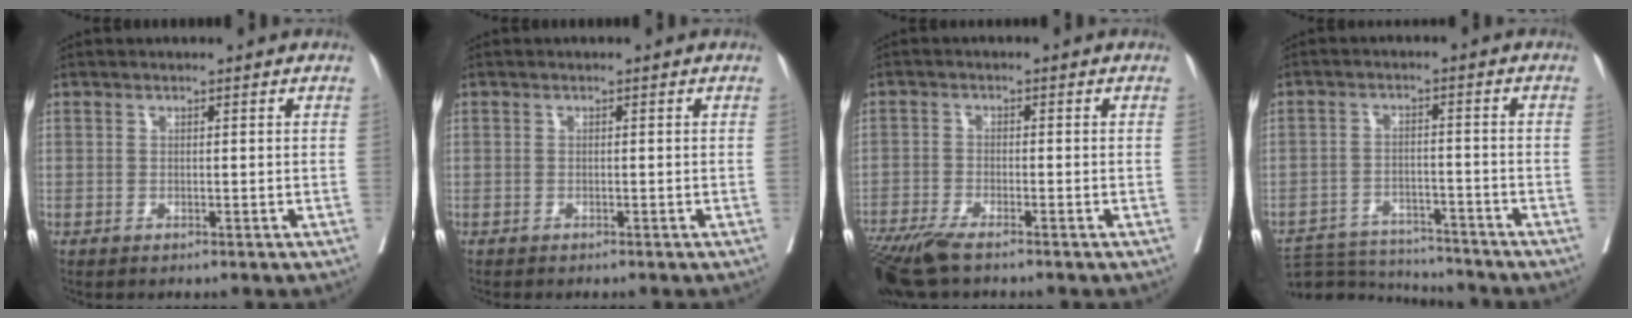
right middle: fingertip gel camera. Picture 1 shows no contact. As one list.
[{"total": 0.9, "force": [-0.8, 0.1, 0.3], "torque": [-0.012, -0.004, -0.013]}, {"total": 8.1, "force": [-6.4, 1.2, 4.9], "torque": [-0.087, -0.019, -0.115]}, {"total": 10.9, "force": [-10.7, 1.1, 1.2], "torque": [-0.019, 0.003, -0.168]}]